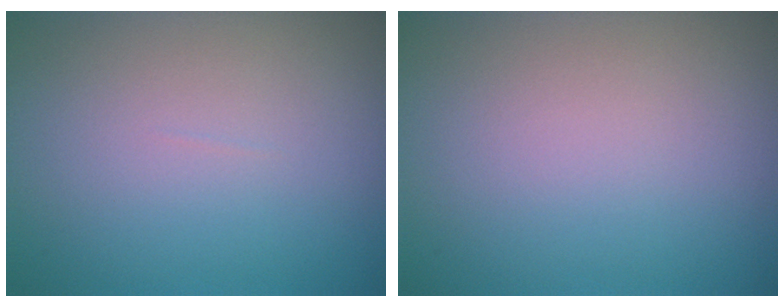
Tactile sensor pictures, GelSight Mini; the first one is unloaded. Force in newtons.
{"total": 0.0}